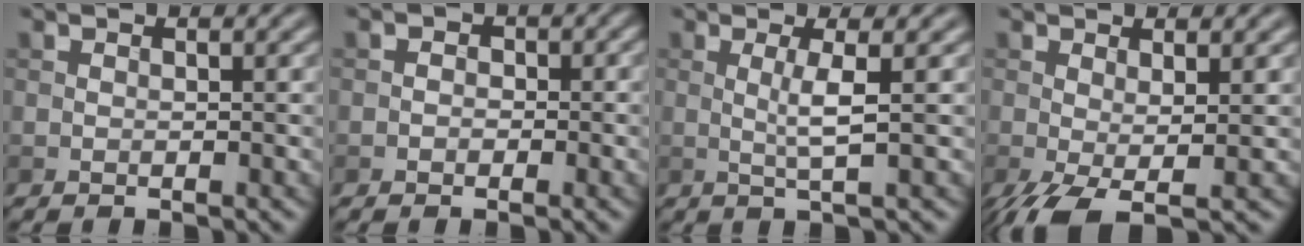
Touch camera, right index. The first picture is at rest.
{"total": 1.0, "force": [-0.3, 1.0, 0.3], "torque": [0.009, 0.000, -0.013]}
{"total": 2.4, "force": [0.3, 0.3, 2.4], "torque": [-0.047, 0.000, 0.003]}
{"total": 3.9, "force": [-1.2, 1.2, 3.6], "torque": [-0.075, -0.010, -0.025]}